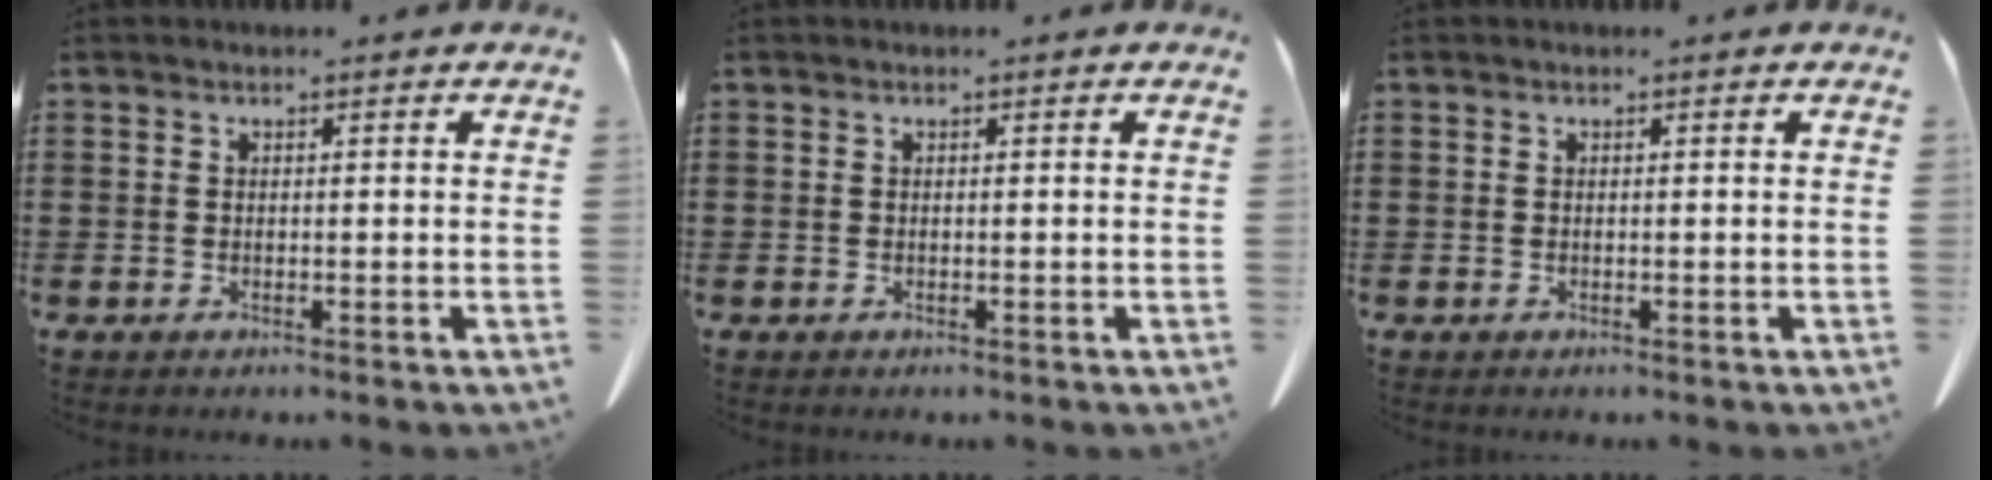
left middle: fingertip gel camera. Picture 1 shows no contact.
{"total": 0.0}
{"total": 0.0}